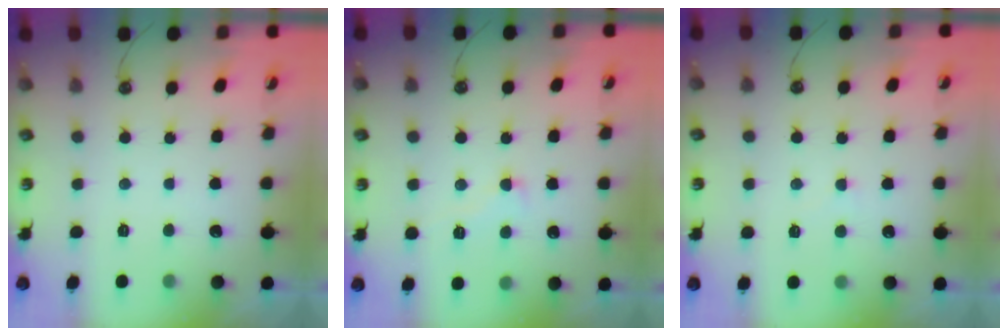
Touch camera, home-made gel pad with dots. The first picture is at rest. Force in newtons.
{"total": 2.2, "press": 2.1, "slide": 0.6}
{"total": 5.6, "press": 5.6, "slide": 0.4}